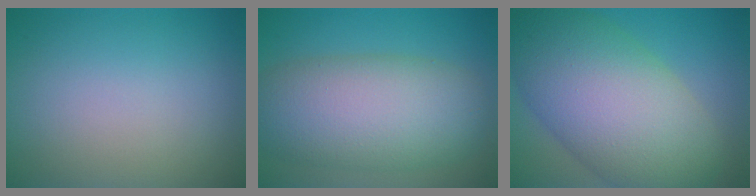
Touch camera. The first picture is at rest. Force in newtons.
{"total": 9.6, "press": 9.6, "slide": 0.5}
{"total": 13.4, "press": 13.4, "slide": 0.5}